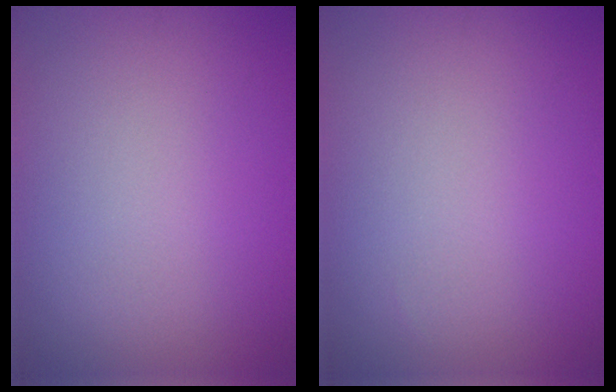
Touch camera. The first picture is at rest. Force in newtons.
{"total": 0.0}